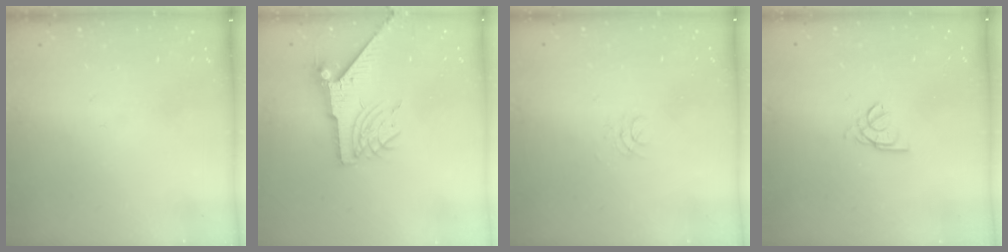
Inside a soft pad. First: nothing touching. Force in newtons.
{"total": 7.7, "press": 7.7, "slide": 0.6}
{"total": 1.7, "press": 1.7, "slide": 0.2}
{"total": 2.5, "press": 2.5, "slide": 0.5}